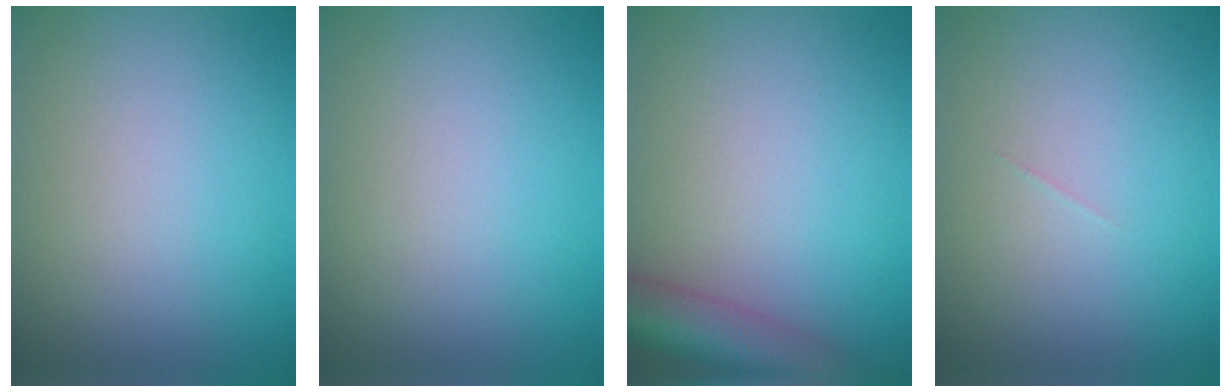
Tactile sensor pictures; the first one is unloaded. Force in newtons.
{"total": 0.0}
{"total": 6.9, "press": 6.9, "slide": 0.4}
{"total": 0.0}